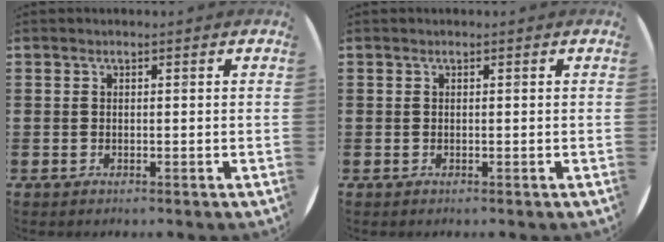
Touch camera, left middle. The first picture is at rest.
{"total": 0.0}